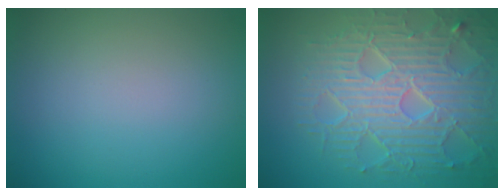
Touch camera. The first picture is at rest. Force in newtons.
{"total": 8.4, "press": 6.1, "slide": 5.8}